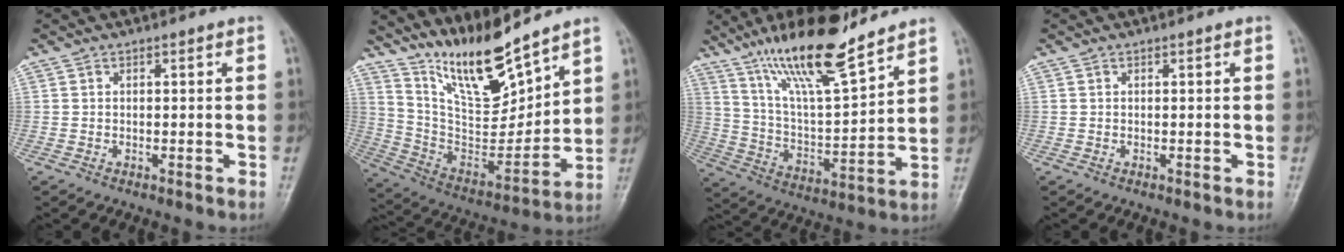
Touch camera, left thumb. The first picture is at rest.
{"total": 15.9, "force": [13.0, 3.6, 8.3], "torque": [-0.109, -0.087, 0.255]}
{"total": 17.8, "force": [13.3, 3.1, 11.4], "torque": [-0.186, -0.067, 0.244]}
{"total": 0.0}